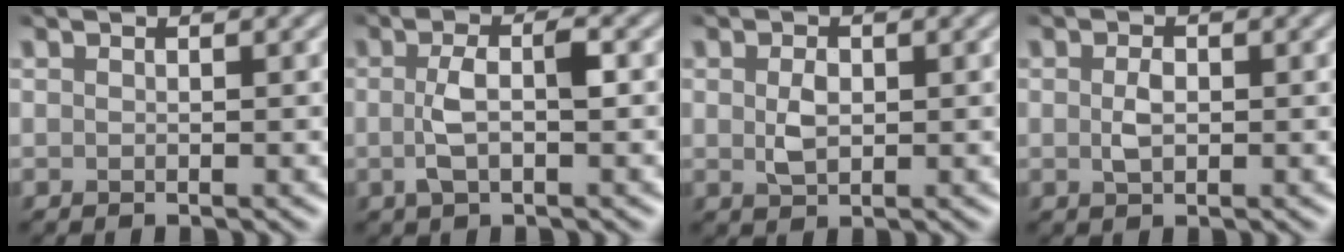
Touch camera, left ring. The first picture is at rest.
{"total": 3.3, "force": [-0.2, 1.1, 3.1], "torque": [-0.066, 0.002, -0.006]}
{"total": 2.0, "force": [0.2, 1.3, 1.6], "torque": [-0.034, 0.000, 0.004]}
{"total": 1.7, "force": [0.0, 1.0, 1.3], "torque": [-0.028, -0.001, 0.000]}